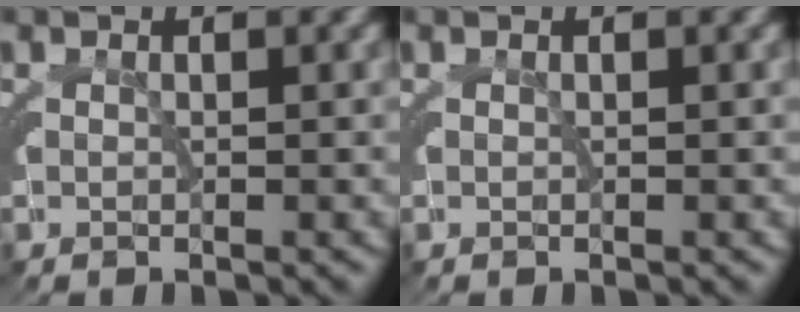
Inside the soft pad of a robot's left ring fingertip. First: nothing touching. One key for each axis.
{"total": 0.0}